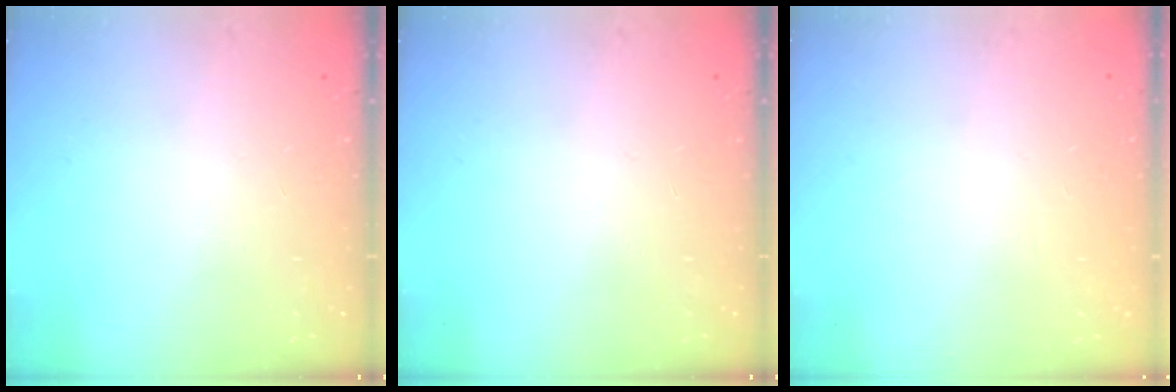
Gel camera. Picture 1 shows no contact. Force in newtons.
{"total": 0.0}
{"total": 0.0}